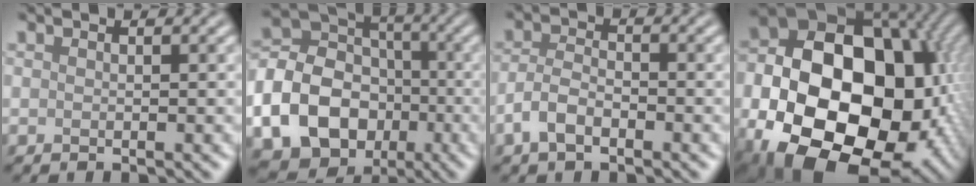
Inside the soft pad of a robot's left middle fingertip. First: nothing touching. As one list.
[{"total": 14.1, "force": [-4.4, 11.6, 6.6], "torque": [-0.143, -0.027, -0.099]}, {"total": 3.0, "force": [-1.6, 1.5, 2.0], "torque": [-0.040, 0.005, -0.038]}, {"total": 22.3, "force": [-4.1, 16.4, 14.6], "torque": [-0.259, -0.033, -0.079]}]